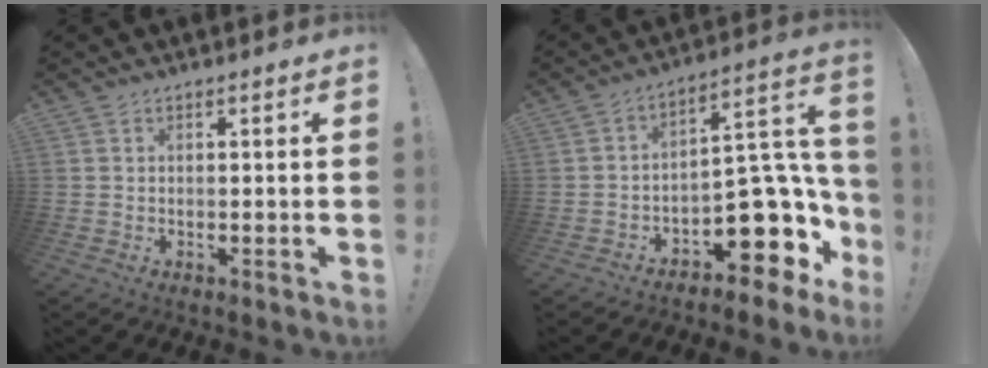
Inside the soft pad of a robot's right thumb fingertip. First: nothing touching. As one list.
[{"total": 14.9, "force": [-5.8, 8.9, 10.5], "torque": [-0.093, 0.024, -0.080]}]